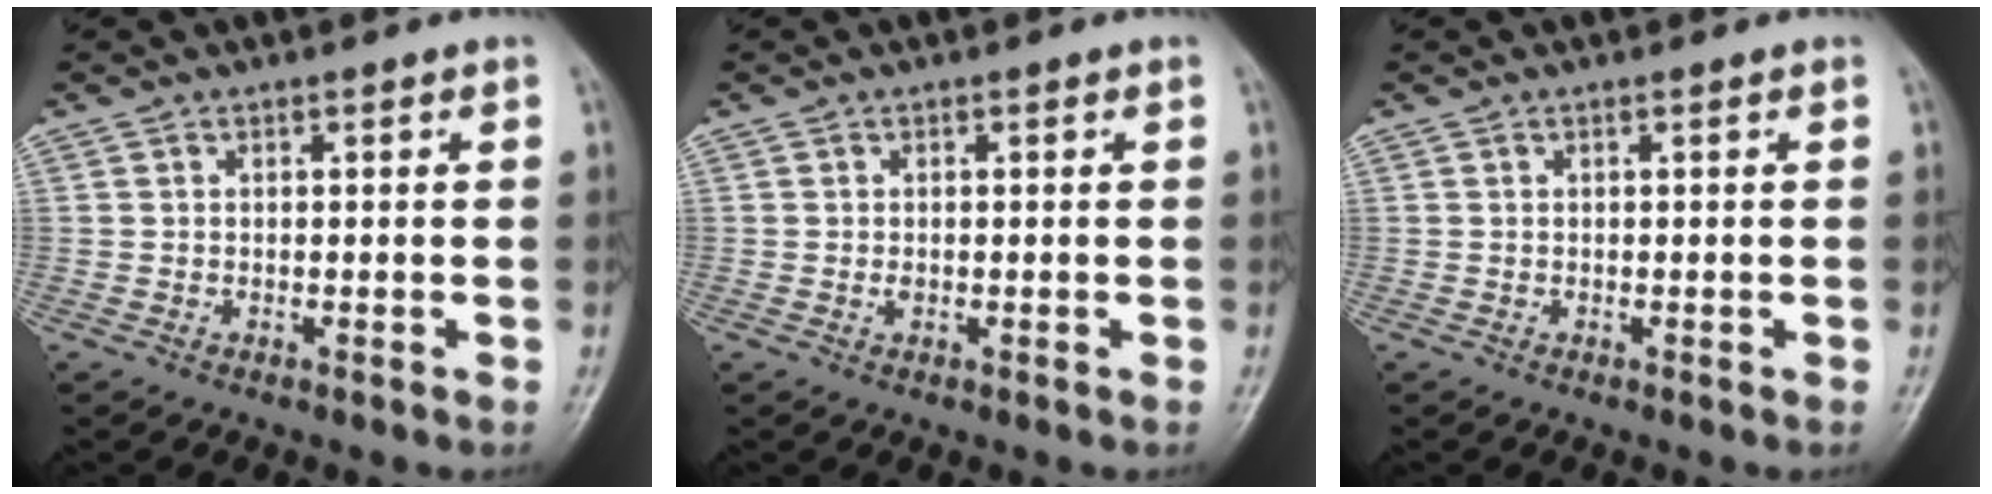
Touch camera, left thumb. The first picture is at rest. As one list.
[{"total": 0.9, "force": [-0.1, 0.7, 0.6], "torque": [-0.010, -0.001, -0.003]}, {"total": 0.0}]